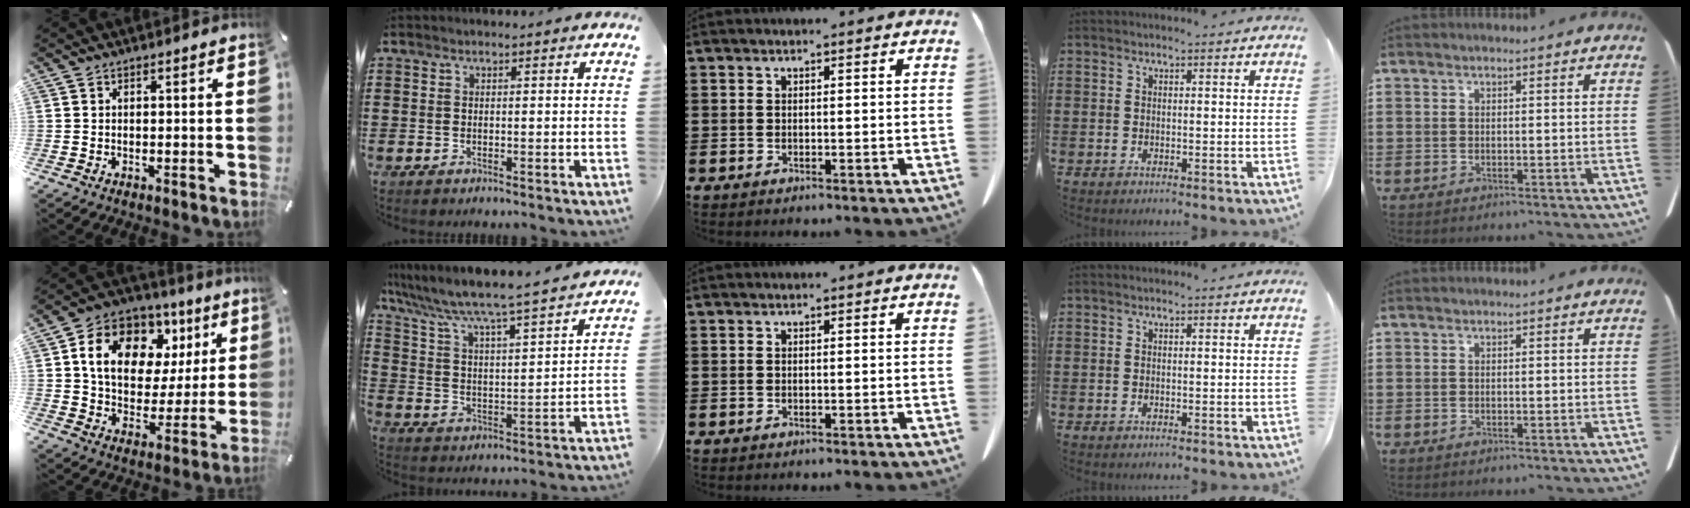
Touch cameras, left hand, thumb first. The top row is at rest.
{"thumb": {"total": 15.5, "force": [6.5, 11.5, 8.0], "torque": [-0.133, -0.020, 0.120]}, "index": {"total": 5.6, "force": [5.2, -0.3, 2.1], "torque": [-0.069, -0.050, 0.076]}}